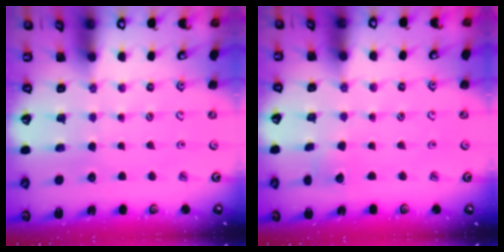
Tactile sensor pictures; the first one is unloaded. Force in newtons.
{"total": 2.8, "press": 2.8, "slide": 0.2}